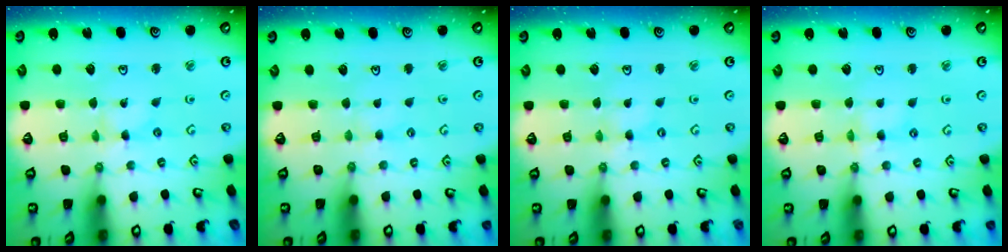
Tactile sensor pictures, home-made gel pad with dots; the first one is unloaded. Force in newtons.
{"total": 0.8, "press": 0.8, "slide": 0.3}
{"total": 0.0}
{"total": 1.7, "press": 1.7, "slide": 0.2}